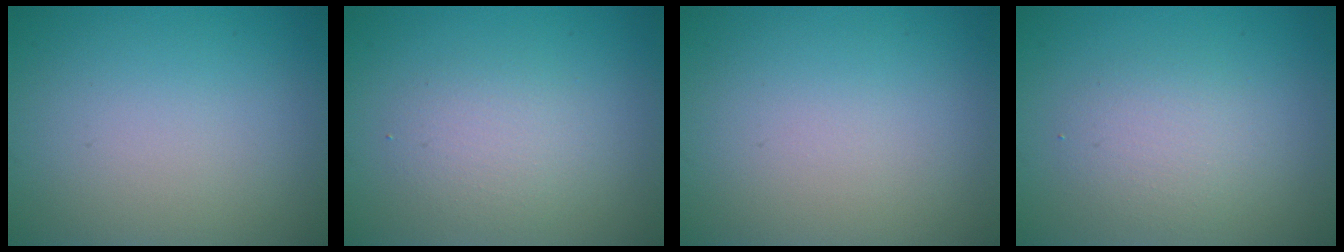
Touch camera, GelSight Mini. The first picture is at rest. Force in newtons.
{"total": 2.4, "press": 2.4, "slide": 0.0}
{"total": 0.0}
{"total": 2.4, "press": 2.4, "slide": 0.2}